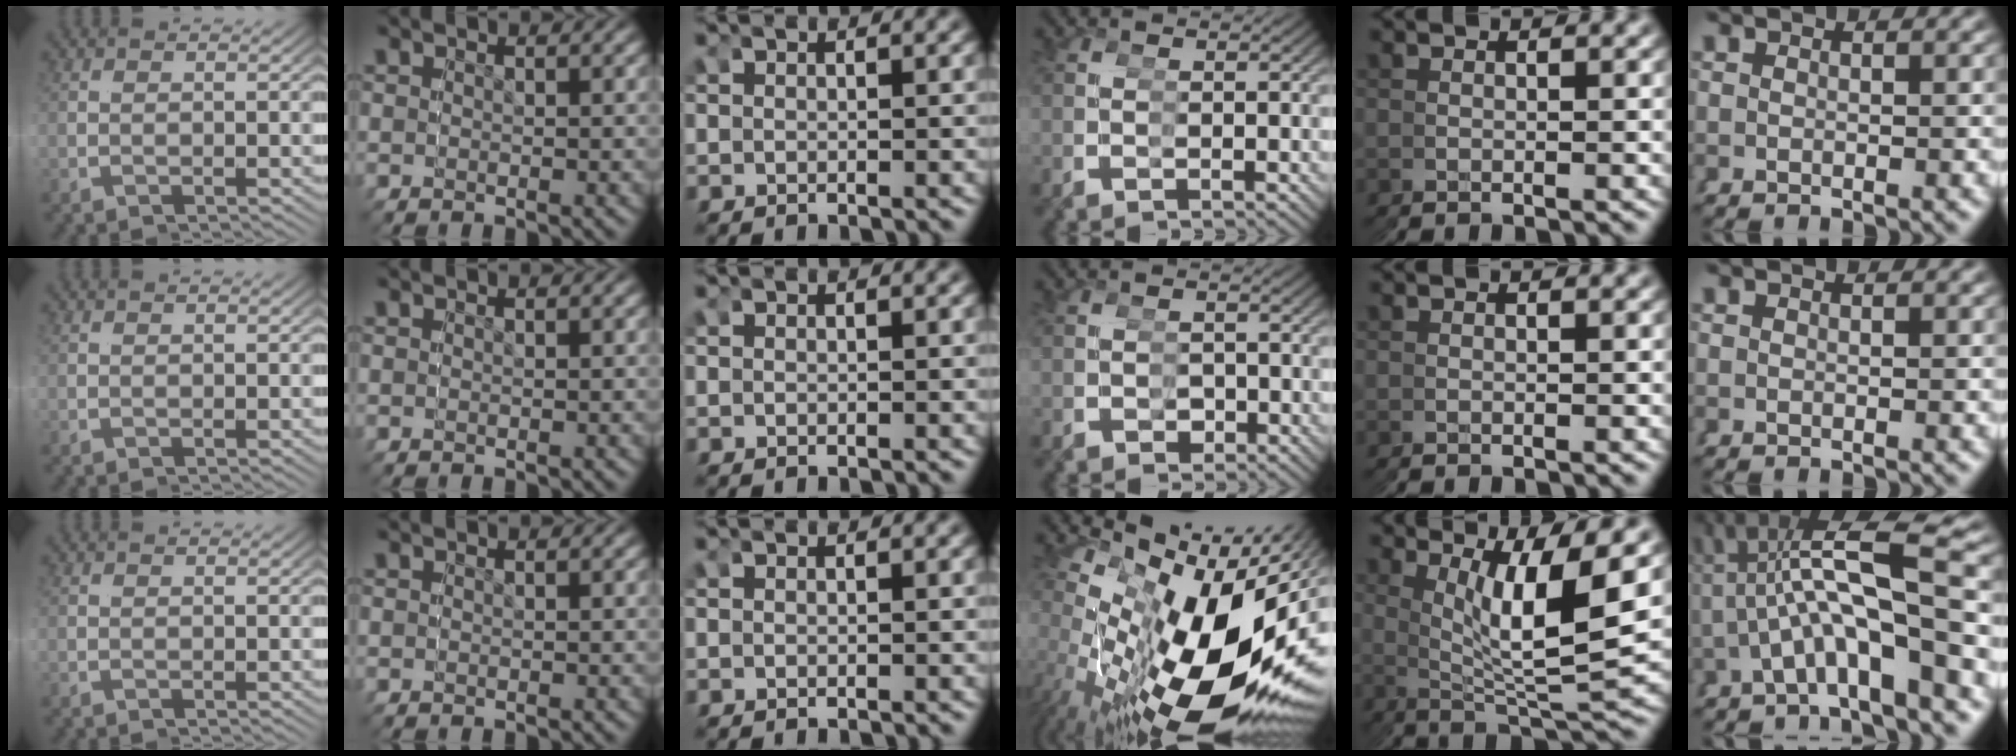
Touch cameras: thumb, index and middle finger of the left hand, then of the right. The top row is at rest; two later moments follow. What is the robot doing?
{"motion": "grasp_and_lifting", "object": "cubes"}